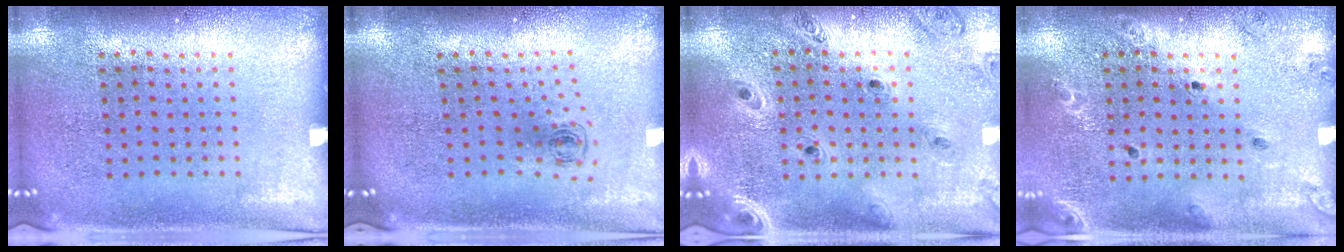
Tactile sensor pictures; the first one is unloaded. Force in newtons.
{"total": 0.5, "press": 0.3, "slide": 0.4}
{"total": 1.4, "press": 1.3, "slide": 0.3}
{"total": 1.4, "press": 1.4, "slide": 0.1}